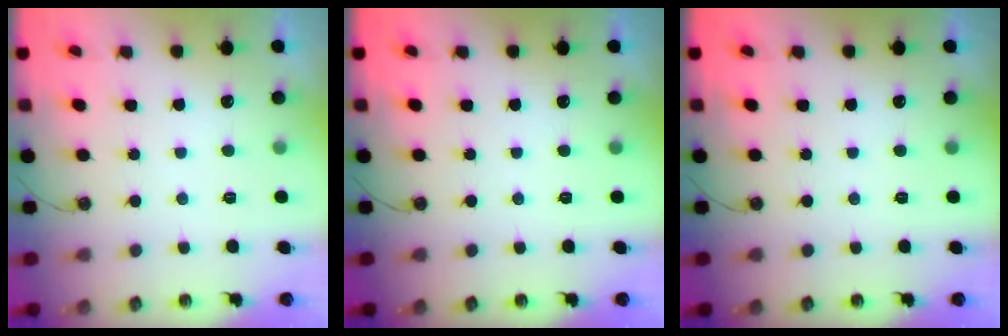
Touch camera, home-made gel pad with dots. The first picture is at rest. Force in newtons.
{"total": 0.0}
{"total": 0.0}